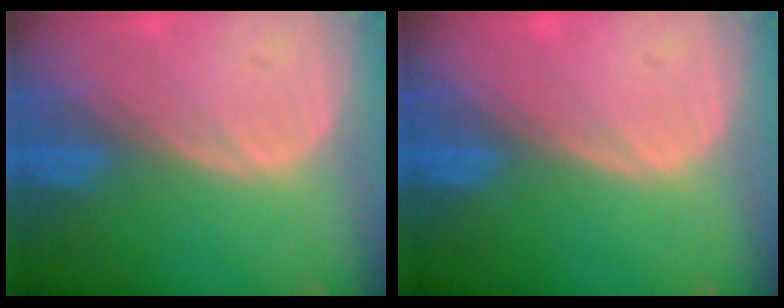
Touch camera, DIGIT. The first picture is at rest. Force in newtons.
{"total": 0.0}